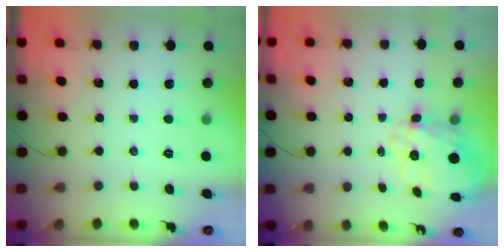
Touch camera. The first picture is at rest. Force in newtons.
{"total": 10.9, "press": 10.7, "slide": 2.2}